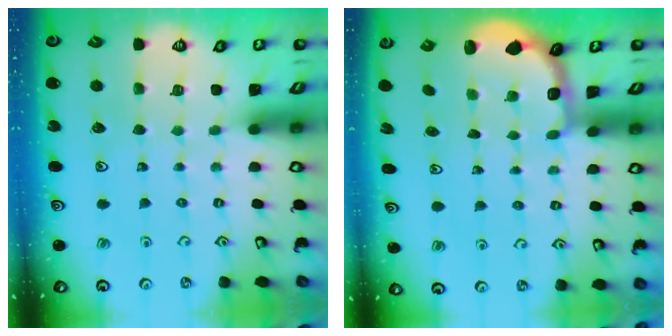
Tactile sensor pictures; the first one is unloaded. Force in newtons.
{"total": 2.3, "press": 2.1, "slide": 1.0}